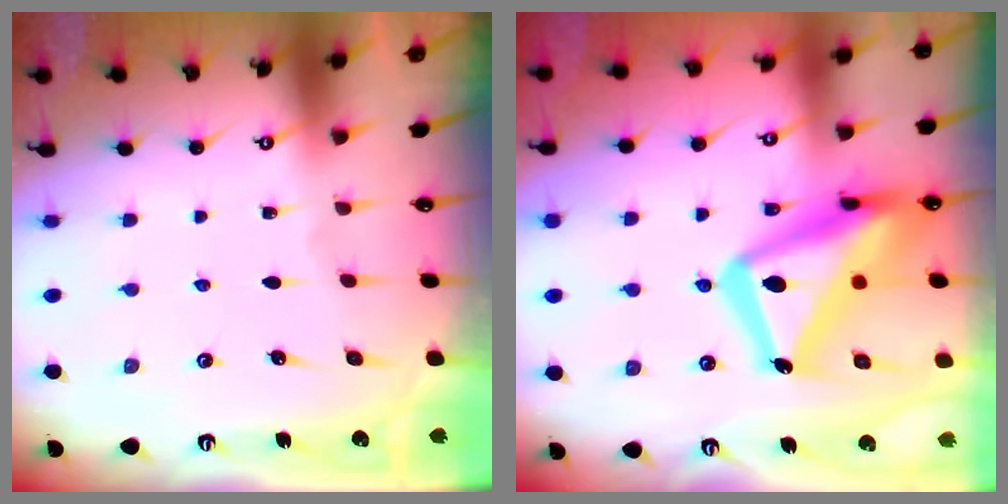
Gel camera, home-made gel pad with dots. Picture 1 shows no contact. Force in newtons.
{"total": 21.9, "press": 21.8, "slide": 2.1}